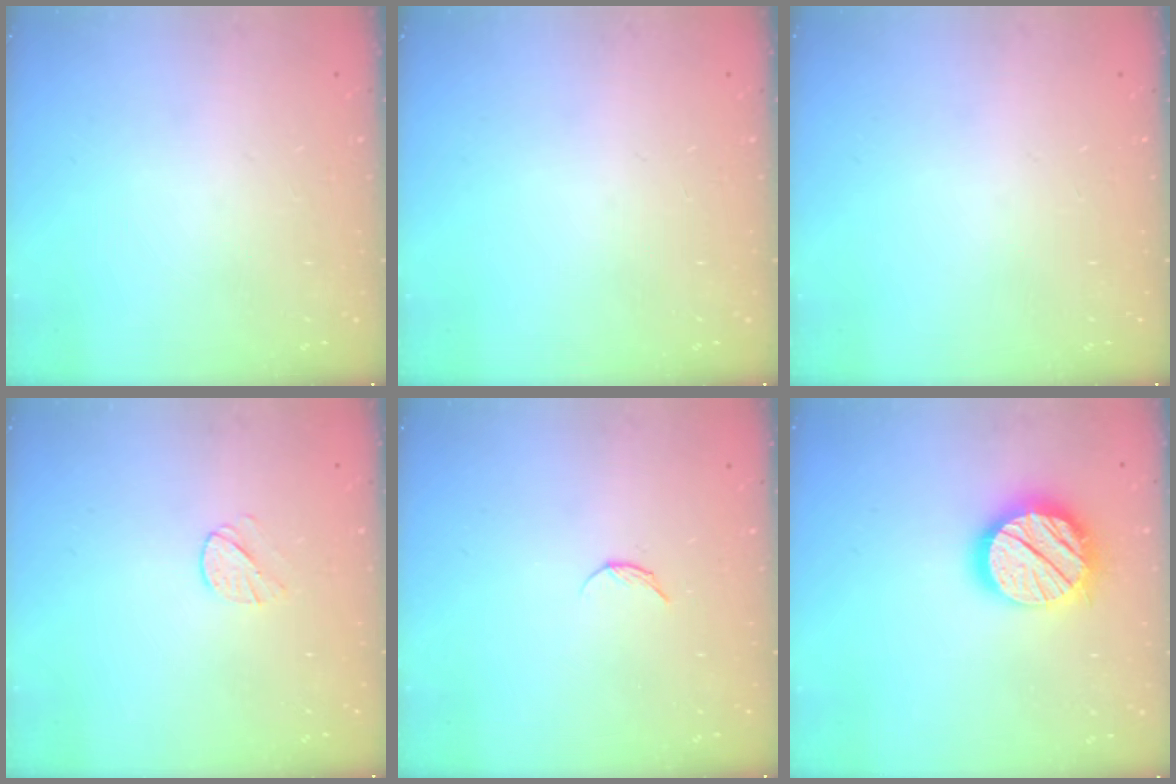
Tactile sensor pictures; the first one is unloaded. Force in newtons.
{"total": 0.0}
{"total": 0.0}
{"total": 5.3, "press": 5.2, "slide": 0.7}
{"total": 4.9, "press": 4.9, "slide": 0.6}
{"total": 17.7, "press": 17.7, "slide": 0.8}